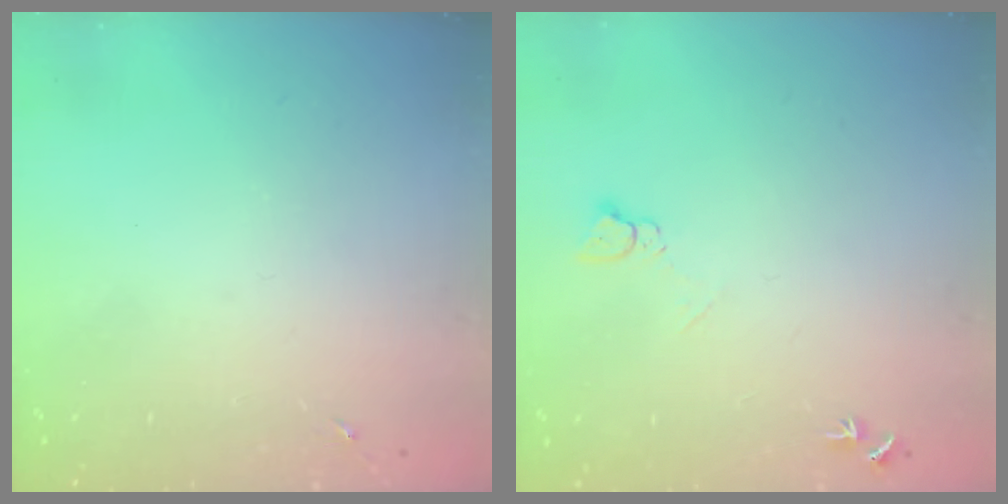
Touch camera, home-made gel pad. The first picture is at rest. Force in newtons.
{"total": 5.1, "press": 5.1, "slide": 0.6}